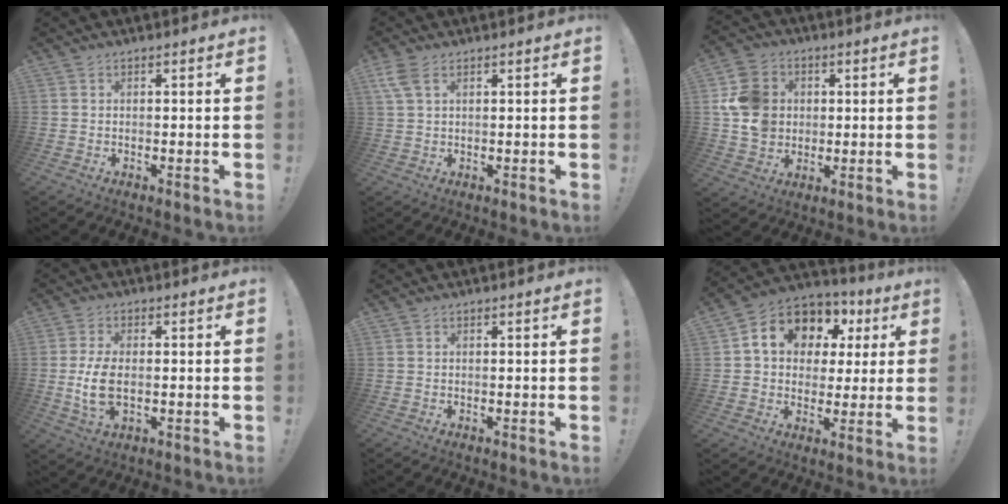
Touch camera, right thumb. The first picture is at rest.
{"total": 4.9, "force": [2.3, 2.4, 3.5], "torque": [-0.076, 0.004, 0.048]}
{"total": 13.1, "force": [1.8, 11.7, 5.7], "torque": [-0.096, 0.002, 0.042]}
{"total": 8.0, "force": [-0.9, 4.2, 6.7], "torque": [-0.130, -0.011, -0.015]}
{"total": 0.0}
{"total": 13.1, "force": [5.7, 9.7, 6.8], "torque": [-0.112, -0.030, 0.106]}